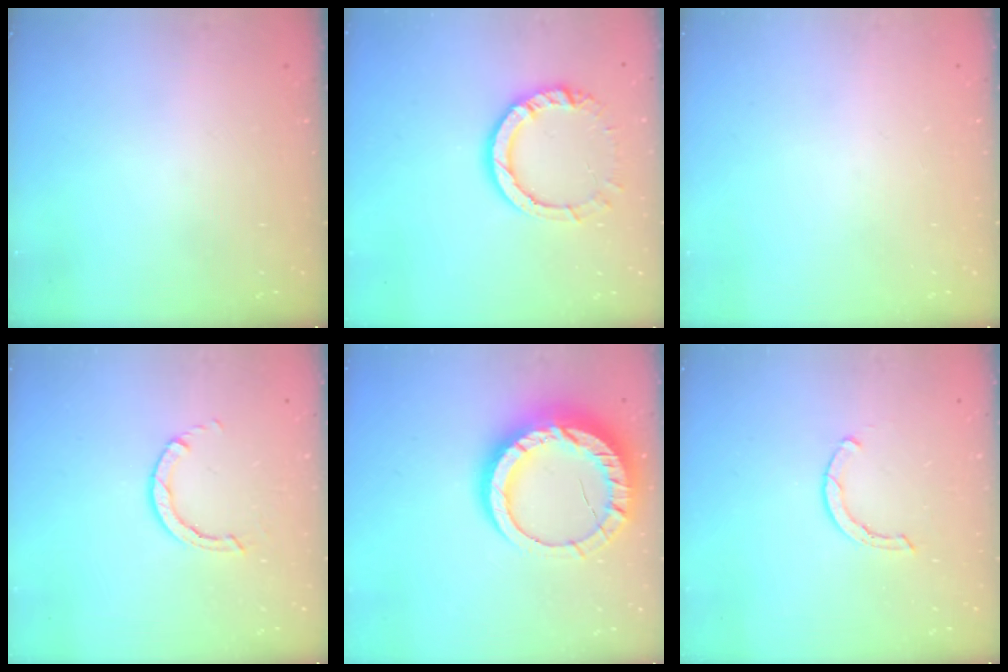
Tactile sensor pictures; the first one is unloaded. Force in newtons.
{"total": 11.3, "press": 11.2, "slide": 1.3}
{"total": 0.0}
{"total": 2.8, "press": 2.8, "slide": 0.3}
{"total": 17.9, "press": 17.9, "slide": 1.4}
{"total": 1.7, "press": 1.6, "slide": 0.3}